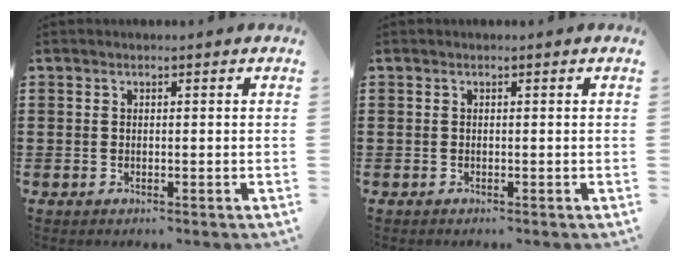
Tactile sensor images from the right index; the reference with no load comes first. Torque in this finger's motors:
{"motor_torque": [0.19, -0.19, 0.00, 0.02]}